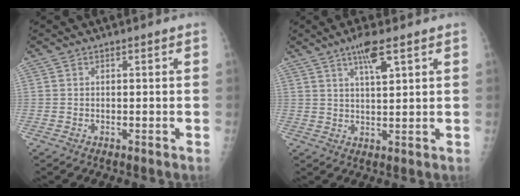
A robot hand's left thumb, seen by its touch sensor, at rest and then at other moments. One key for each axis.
{"total": 5.6, "fx": 3.2, "fy": 1.0, "fz": 4.5, "tx": -0.078, "ty": -0.012, "tz": 0.057}